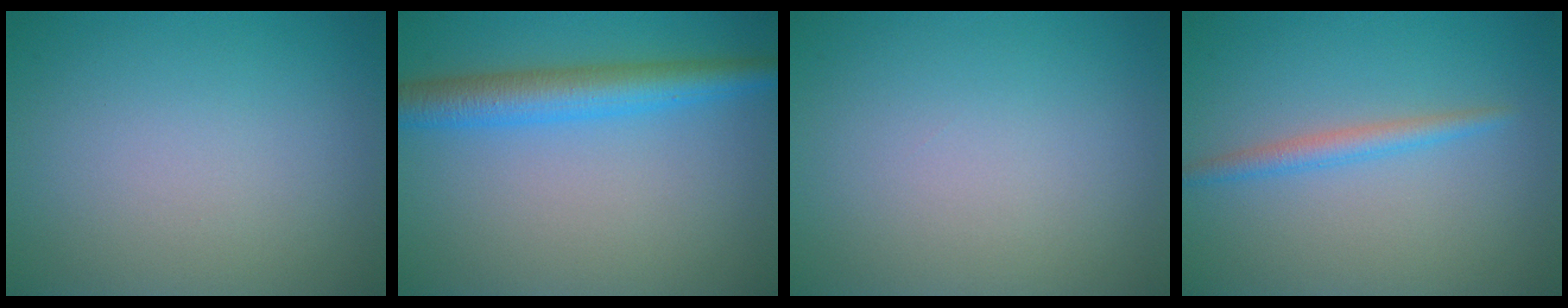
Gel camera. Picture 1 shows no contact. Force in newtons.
{"total": 4.9, "press": 4.9, "slide": 0.3}
{"total": 0.0}
{"total": 1.8, "press": 1.8, "slide": 0.1}